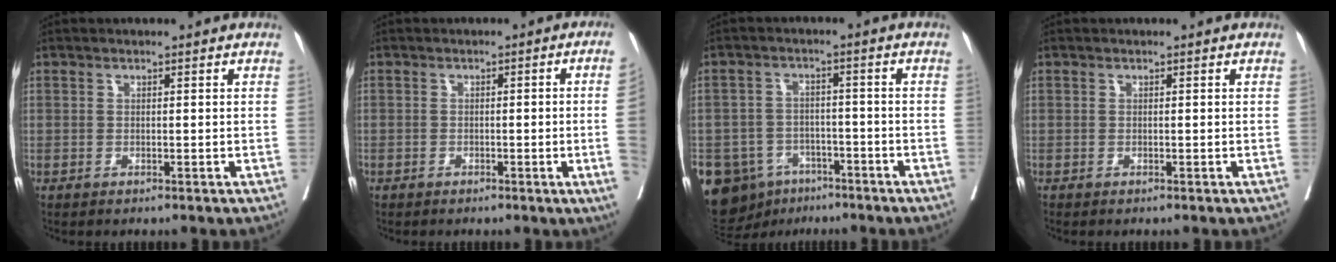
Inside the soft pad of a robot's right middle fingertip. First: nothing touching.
{"total": 5.3, "force": [-1.0, -1.3, 5.1], "torque": [-0.056, -0.004, -0.013]}
{"total": 16.0, "force": [-8.8, 12.1, 5.7], "torque": [-0.153, 0.017, -0.121]}
{"total": 0.0}